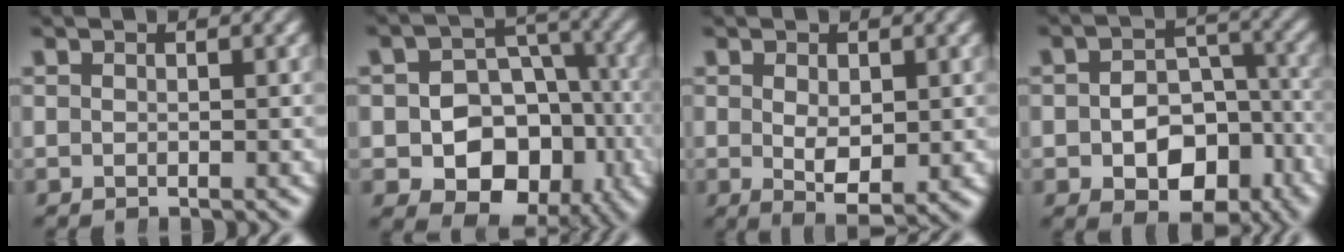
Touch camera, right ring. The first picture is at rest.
{"total": 9.5, "force": [-3.4, 7.4, 4.9], "torque": [-0.100, -0.058, -0.035]}
{"total": 4.0, "force": [-0.8, 1.5, 3.6], "torque": [-0.058, -0.031, 0.005]}
{"total": 7.0, "force": [-3.3, 4.6, 4.2], "torque": [-0.054, -0.031, -0.038]}